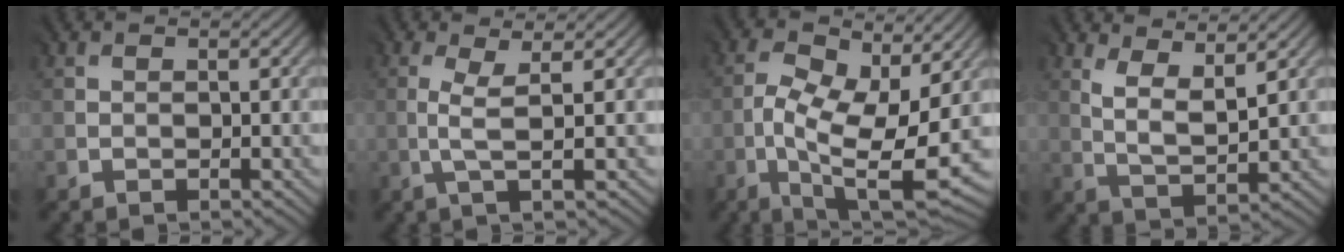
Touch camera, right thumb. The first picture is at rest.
{"total": 2.5, "force": [-0.1, -0.2, 2.5], "torque": [-0.053, 0.003, -0.004]}
{"total": 12.5, "force": [-1.9, 5.3, 11.1], "torque": [-0.207, -0.008, -0.028]}
{"total": 4.7, "force": [2.8, 1.3, 3.5], "torque": [-0.069, -0.008, 0.059]}